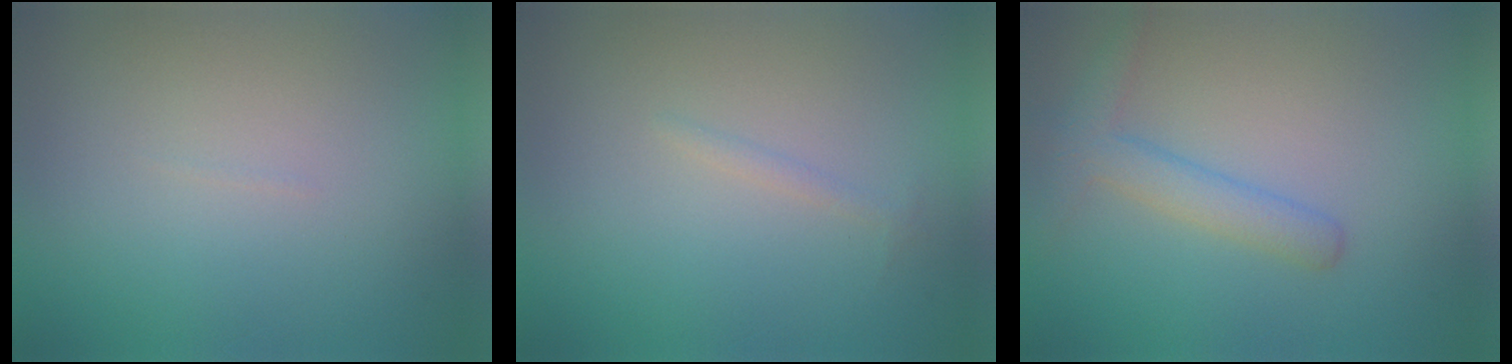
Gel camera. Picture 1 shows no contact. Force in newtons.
{"total": 0.6, "press": 0.6, "slide": 0.0}
{"total": 2.9, "press": 2.9, "slide": 0.2}